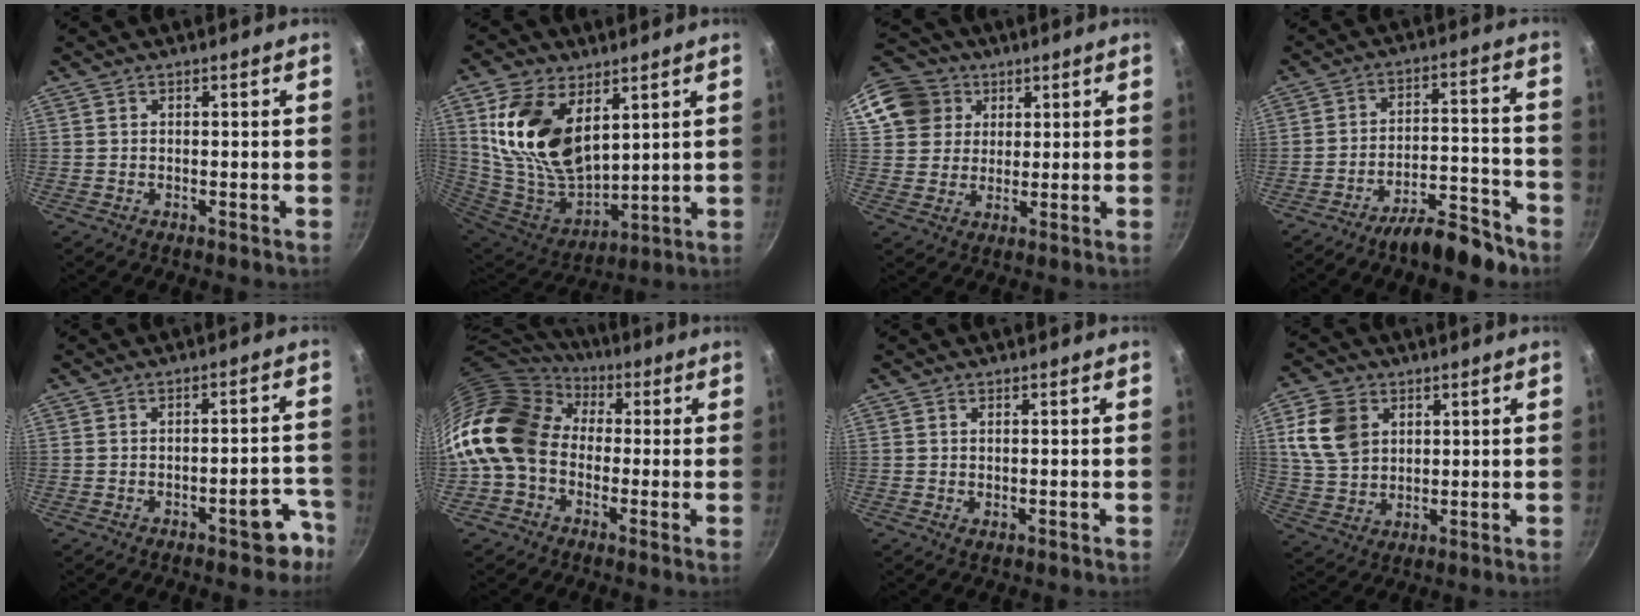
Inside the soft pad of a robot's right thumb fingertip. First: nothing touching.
{"total": 19.3, "force": [7.2, 11.3, 13.9], "torque": [-0.252, -0.054, 0.152]}
{"total": 12.7, "force": [5.3, 10.9, 4.0], "torque": [-0.064, 0.017, 0.095]}
{"total": 10.7, "force": [-8.2, 3.5, 5.9], "torque": [-0.068, 0.084, -0.123]}
{"total": 6.4, "force": [-3.9, 2.8, 4.1], "torque": [-0.012, 0.051, -0.037]}
{"total": 17.8, "force": [0.1, 14.0, 11.0], "torque": [-0.201, 0.042, -0.018]}
{"total": 0.9, "force": [0.0, 0.3, 0.8], "torque": [-0.013, -0.002, -0.002]}
{"total": 10.5, "force": [3.4, 7.8, 6.1], "torque": [-0.102, -0.003, 0.071]}